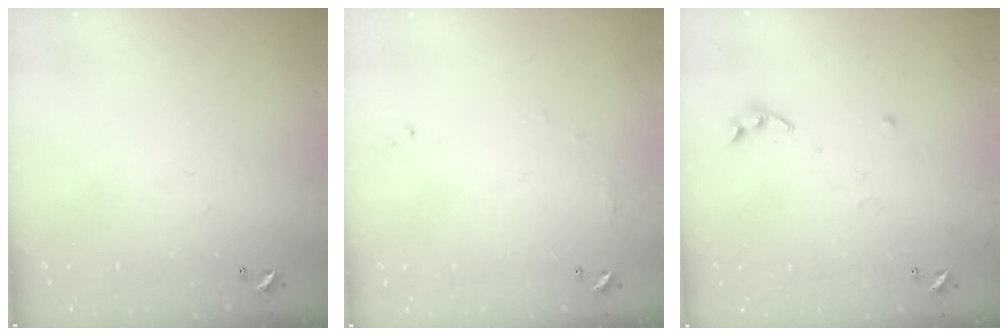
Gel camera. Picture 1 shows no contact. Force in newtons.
{"total": 4.7, "press": 4.7, "slide": 0.7}
{"total": 3.8, "press": 3.8, "slide": 0.4}